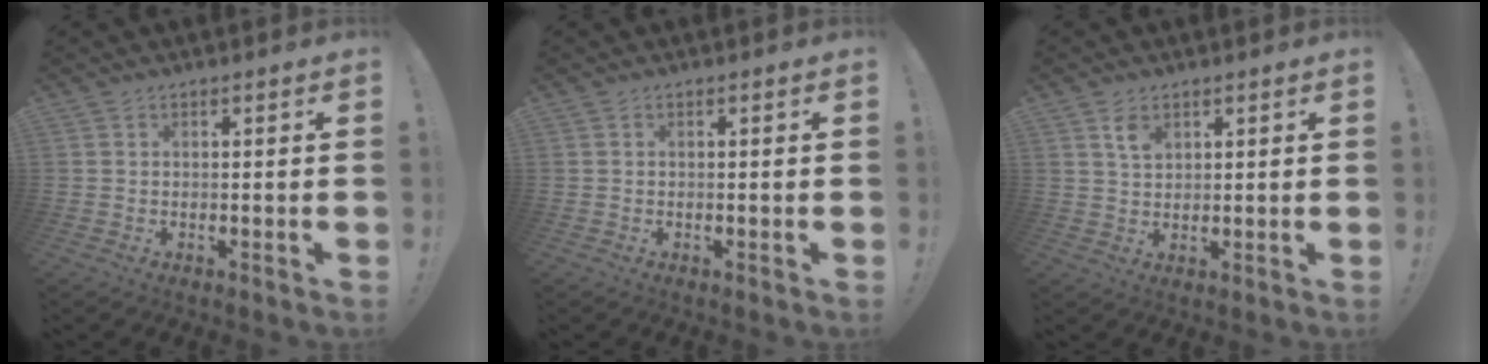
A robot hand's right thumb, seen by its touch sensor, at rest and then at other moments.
{"total": 0.0}
{"total": 4.5, "force": [2.7, 2.7, 2.5], "torque": [-0.039, -0.011, 0.047]}